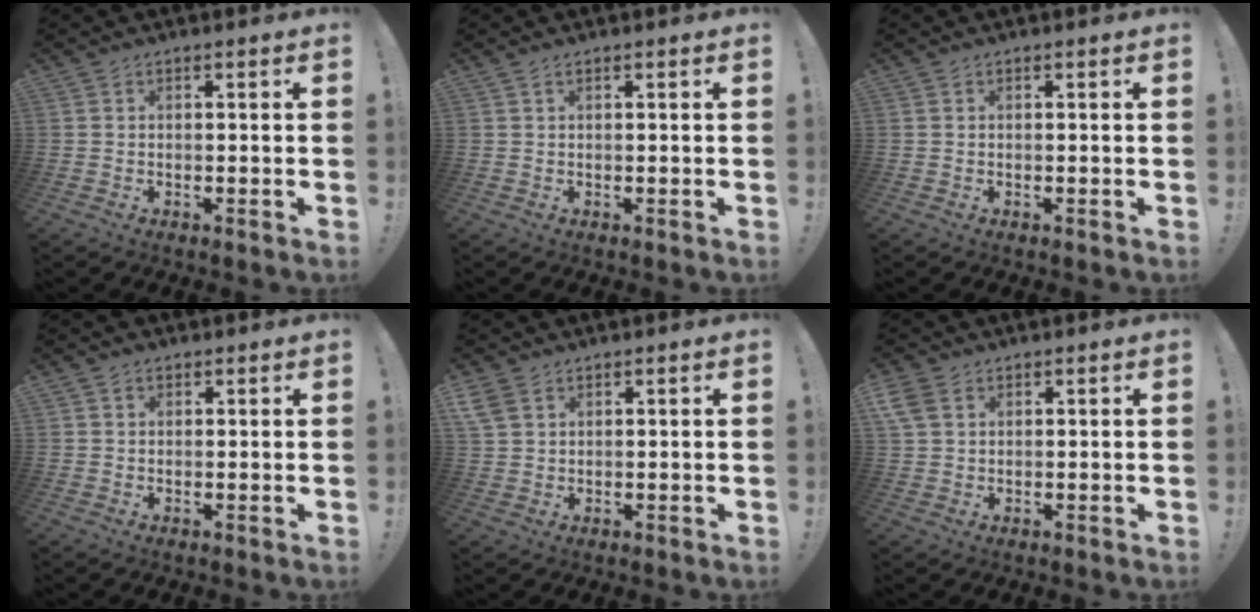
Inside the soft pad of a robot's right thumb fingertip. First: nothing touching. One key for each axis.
{"total": 0.7, "fx": 0.5, "fy": 0.3, "fz": 0.5, "tx": -0.017, "ty": 0.004, "tz": 0.010}
{"total": 0.0}
{"total": 1.3, "fx": 0.7, "fy": 1.1, "fz": 0.2, "tx": -0.001, "ty": 0.001, "tz": 0.012}
{"total": 4.6, "fx": 2.7, "fy": 2.9, "fz": 2.5, "tx": -0.044, "ty": -0.007, "tz": 0.055}
{"total": 5.3, "fx": 2.4, "fy": 3.5, "fz": 3.1, "tx": -0.061, "ty": -0.004, "tz": 0.048}